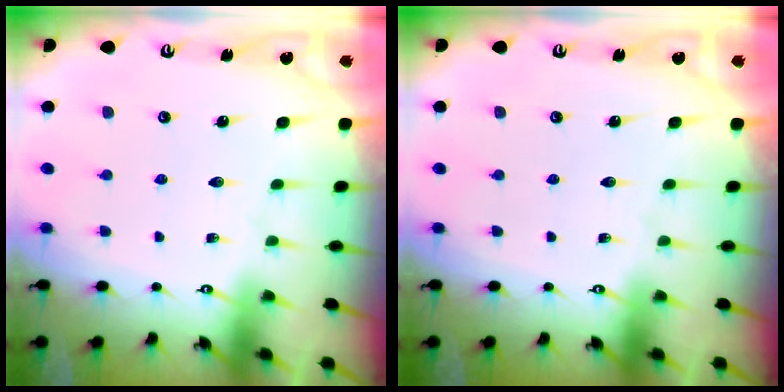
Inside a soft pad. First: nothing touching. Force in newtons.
{"total": 0.0}